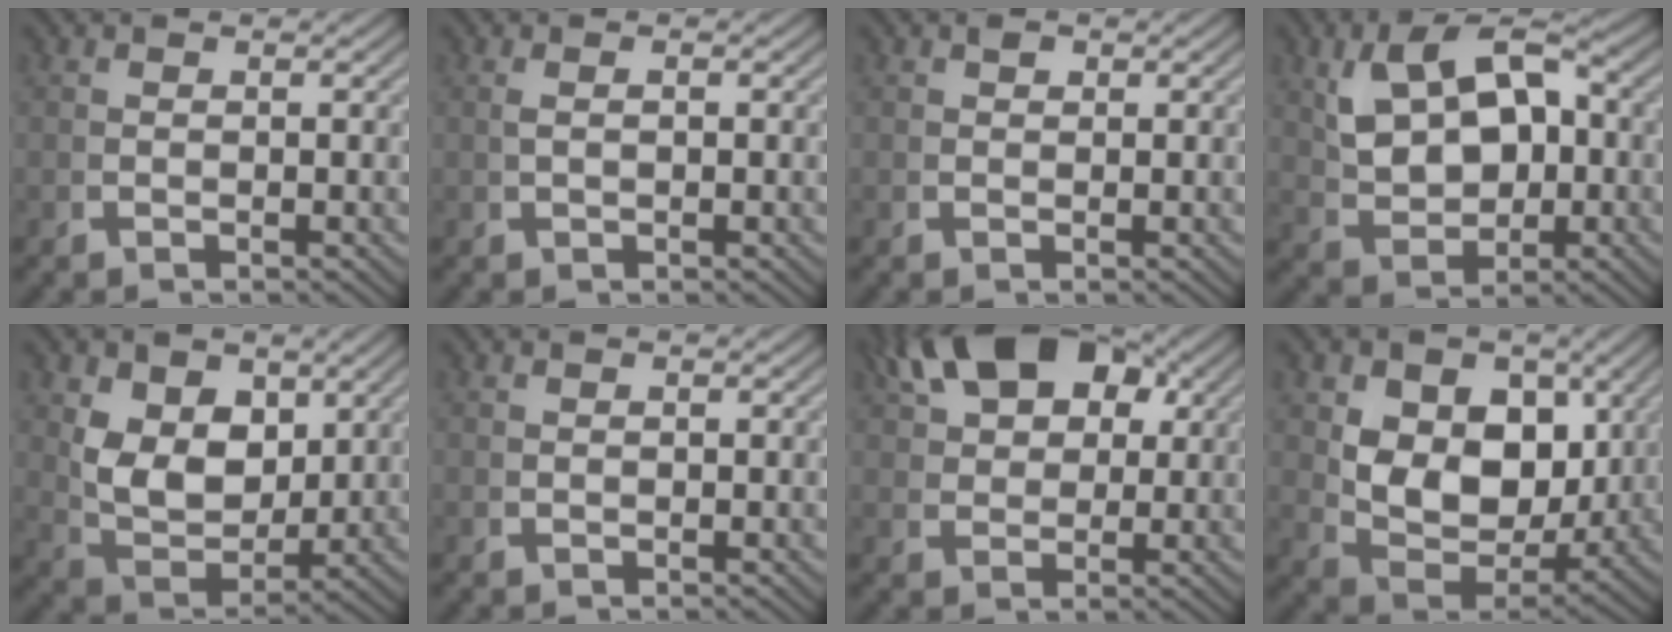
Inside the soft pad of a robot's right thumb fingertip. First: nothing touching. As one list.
[{"total": 0.7, "force": [0.2, -0.2, 0.6], "torque": [-0.013, 0.002, 0.010]}, {"total": 0.9, "force": [0.6, 0.5, 0.4], "torque": [-0.003, -0.001, 0.011]}, {"total": 9.2, "force": [1.5, 5.7, 7.1], "torque": [-0.132, -0.016, 0.044]}, {"total": 7.7, "force": [1.3, 5.2, 5.6], "torque": [-0.130, -0.044, 0.044]}, {"total": 0.0}, {"total": 9.8, "force": [4.7, 5.6, 6.6], "torque": [-0.102, 0.006, 0.084]}, {"total": 9.9, "force": [1.1, 6.7, 7.3], "torque": [-0.152, -0.046, 0.037]}]